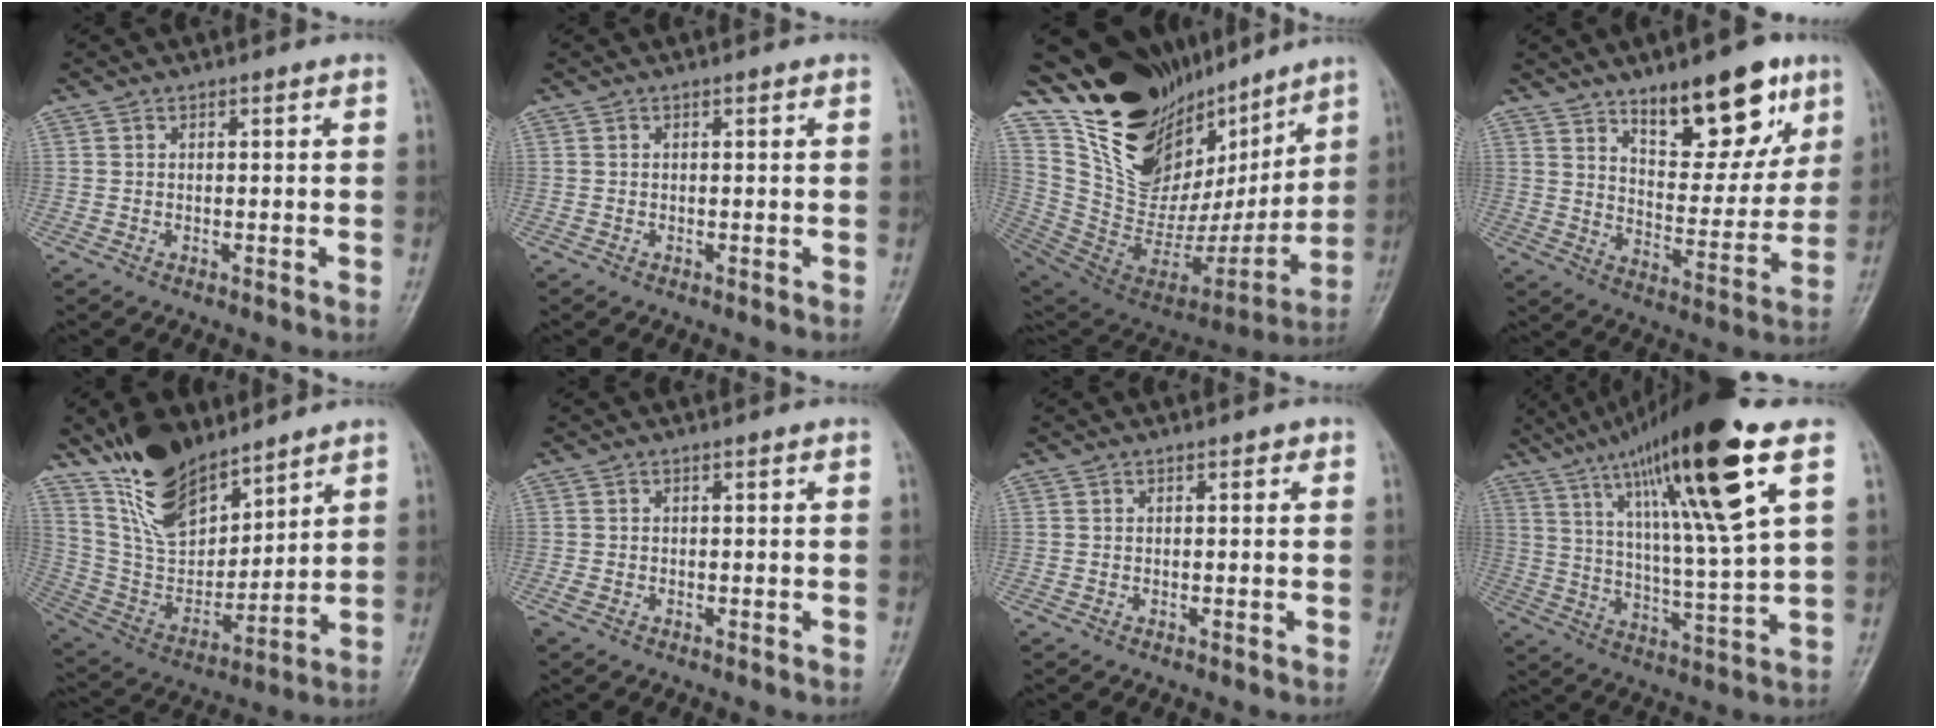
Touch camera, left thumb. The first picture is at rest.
{"total": 0.0}
{"total": 28.2, "force": [19.8, 14.1, 14.2], "torque": [-0.189, -0.086, 0.351]}
{"total": 17.3, "force": [10.4, 7.4, 11.6], "torque": [-0.109, -0.063, 0.163]}
{"total": 16.1, "force": [12.2, 7.0, 7.9], "torque": [-0.100, -0.071, 0.239]}
{"total": 1.2, "force": [-0.5, 0.6, 0.9], "torque": [-0.026, 0.001, -0.005]}
{"total": 0.6, "force": [0.2, 0.4, 0.3], "torque": [0.008, 0.000, -0.003]}
{"total": 22.3, "force": [11.2, 2.8, 19.1], "torque": [-0.320, -0.027, 0.189]}